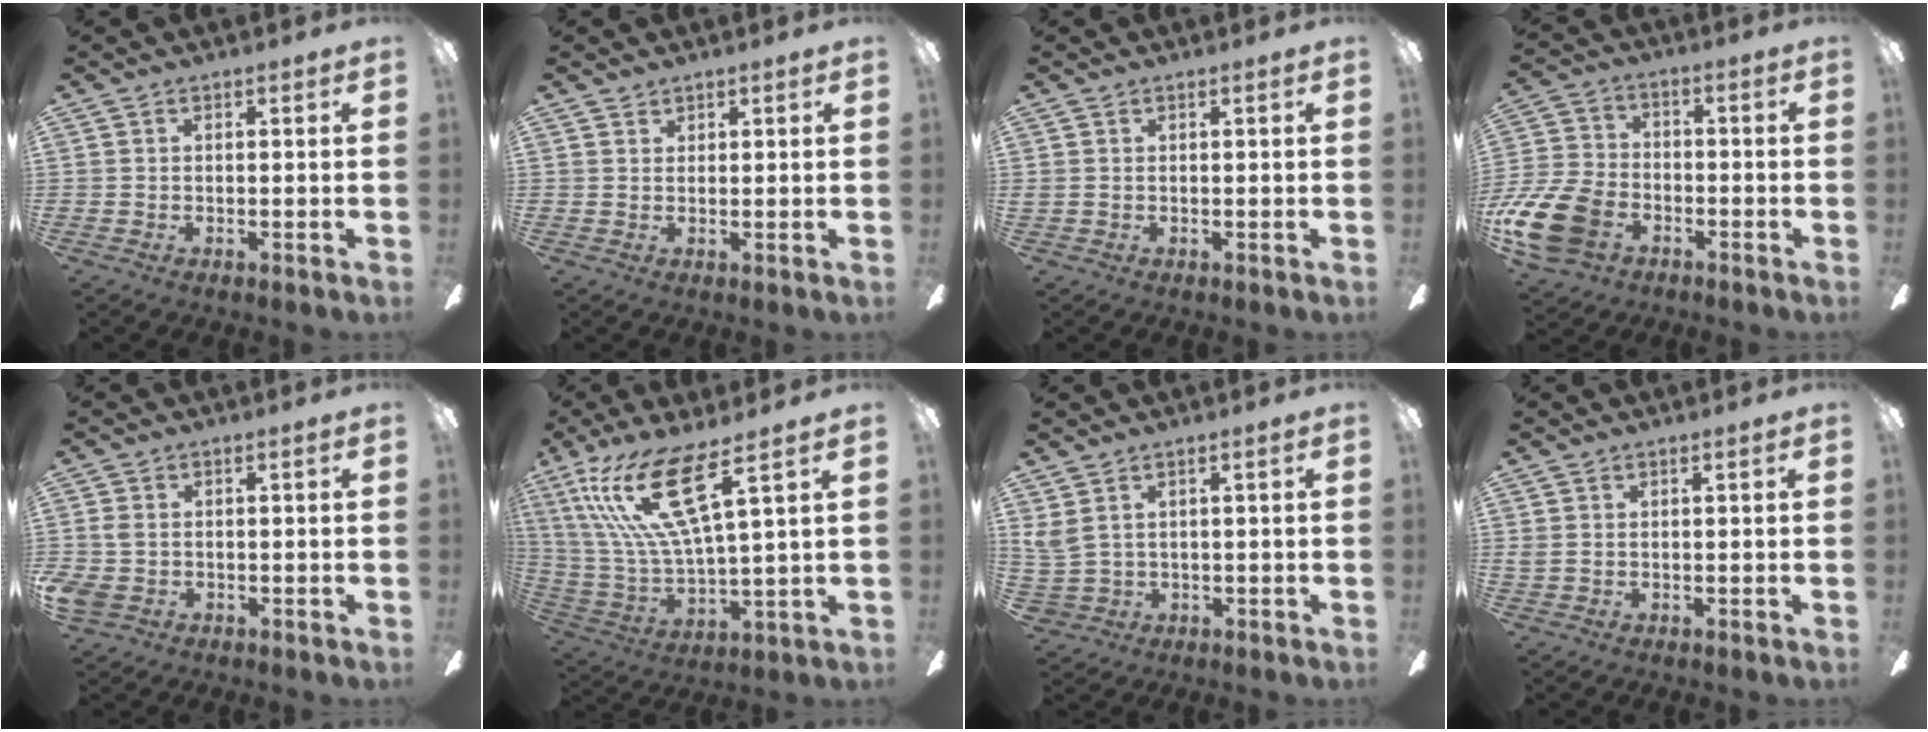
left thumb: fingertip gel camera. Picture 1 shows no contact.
{"total": 1.0, "force": [0.9, 0.3, -0.1], "torque": [0.001, -0.002, 0.018]}
{"total": 0.5, "force": [0.0, 0.2, 0.5], "torque": [-0.010, 0.002, -0.001]}
{"total": 15.5, "force": [-7.2, 10.3, 9.0], "torque": [-0.201, 0.046, -0.128]}
{"total": 3.5, "force": [-0.8, 2.6, 2.1], "torque": [-0.060, 0.002, -0.021]}
{"total": 19.0, "force": [9.7, 4.8, 15.6], "torque": [-0.337, -0.035, 0.157]}
{"total": 4.1, "force": [2.0, 3.0, 2.0], "torque": [-0.052, -0.004, 0.041]}
{"total": 1.0, "force": [0.2, 0.3, 1.0], "torque": [-0.019, 0.000, 0.004]}